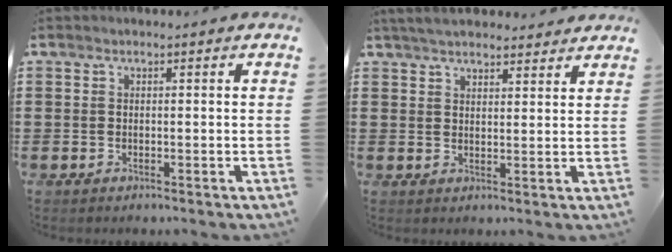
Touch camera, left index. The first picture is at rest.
{"total": 4.2, "force": [3.9, 0.9, 1.0], "torque": [-0.032, -0.005, 0.075]}